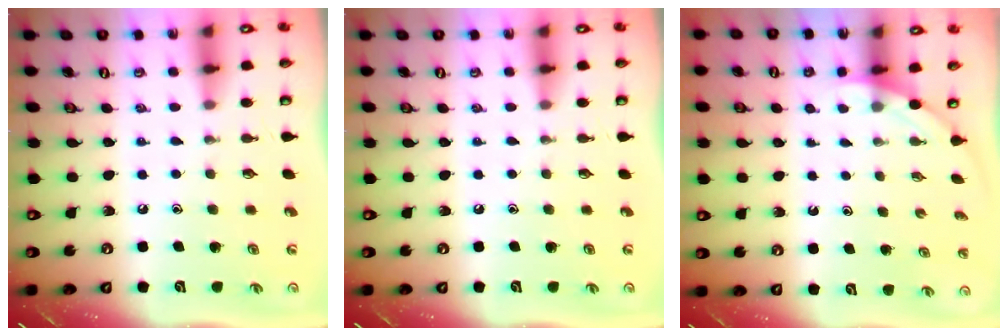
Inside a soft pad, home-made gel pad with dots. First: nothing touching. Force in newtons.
{"total": 0.0}
{"total": 1.7, "press": 1.7, "slide": 0.0}